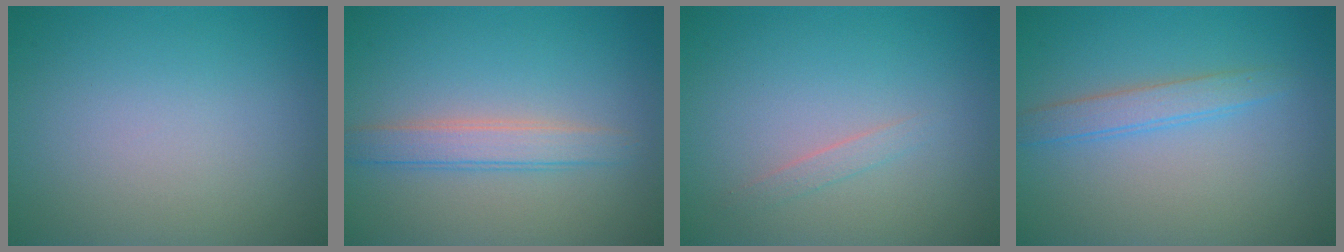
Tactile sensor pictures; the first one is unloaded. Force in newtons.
{"total": 2.6, "press": 2.6, "slide": 0.0}
{"total": 0.9, "press": 0.9, "slide": 0.0}
{"total": 2.1, "press": 2.1, "slide": 0.1}